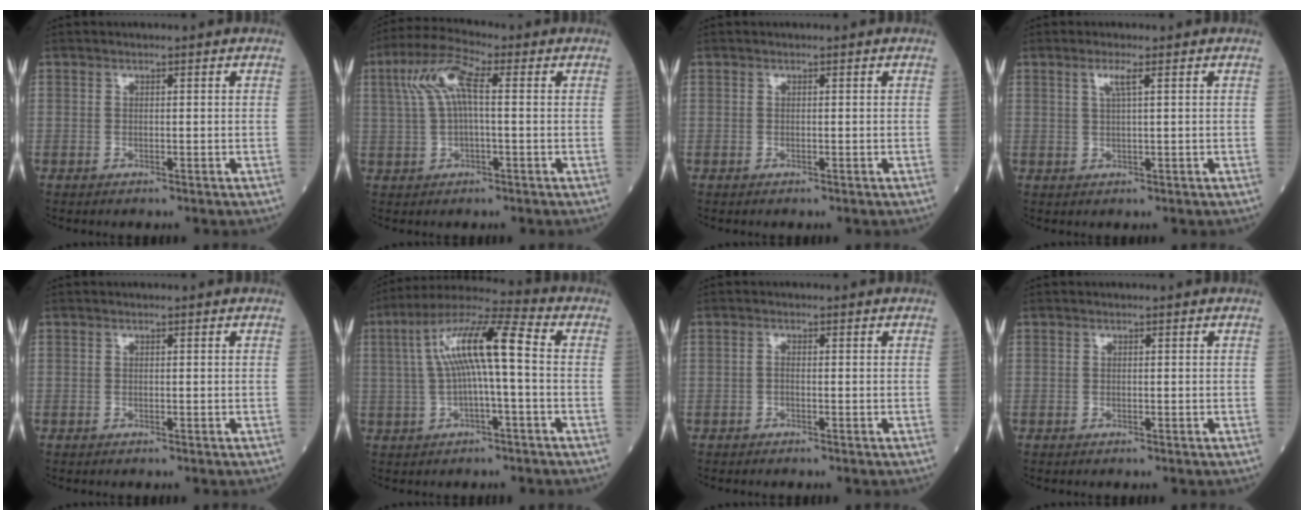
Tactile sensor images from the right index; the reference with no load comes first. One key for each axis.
{"total": 7.9, "fx": 1.9, "fy": 2.0, "fz": 7.4, "tx": -0.163, "ty": 0.031, "tz": 0.035}
{"total": 0.0}
{"total": 2.2, "fx": 1.0, "fy": -0.3, "fz": 1.9, "tx": -0.044, "ty": 0.002, "tz": 0.020}
{"total": 0.0}
{"total": 11.7, "fx": 0.9, "fy": 1.3, "fz": 11.6, "tx": -0.220, "ty": 0.035, "tz": 0.012}
{"total": 0.6, "fx": -0.3, "fy": 0.2, "fz": 0.5, "tx": -0.008, "ty": 0.002, "tz": -0.007}
{"total": 0.0}